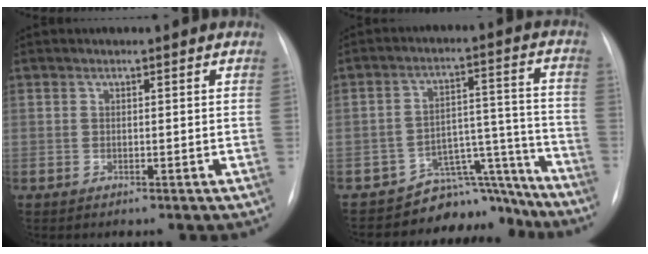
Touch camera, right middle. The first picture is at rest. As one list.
[{"total": 9.9, "force": [-9.3, 3.3, -0.9], "torque": [0.039, 0.085, -0.136]}]